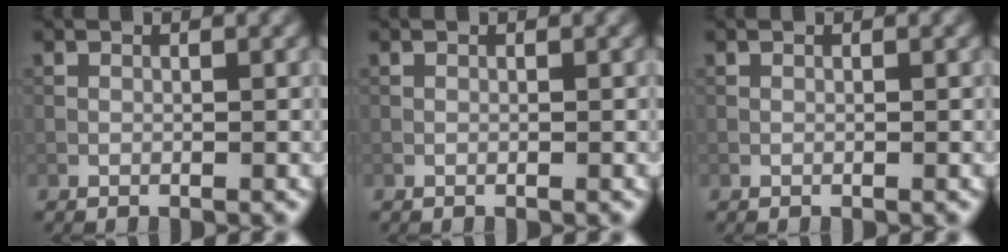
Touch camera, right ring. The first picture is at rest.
{"total": 0.0}
{"total": 0.0}